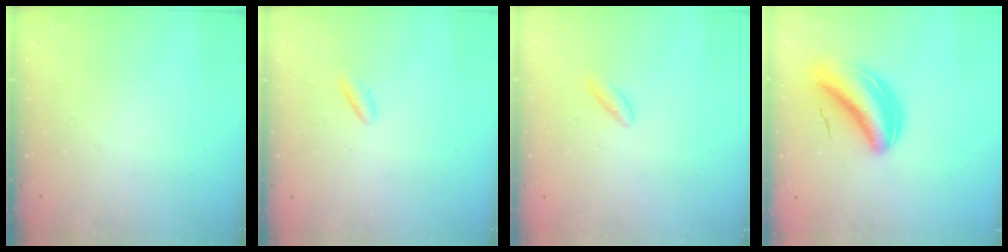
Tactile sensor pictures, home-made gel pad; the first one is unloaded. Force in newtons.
{"total": 2.2, "press": 2.2, "slide": 0.5}
{"total": 2.2, "press": 2.0, "slide": 0.9}
{"total": 7.0, "press": 6.8, "slide": 1.7}